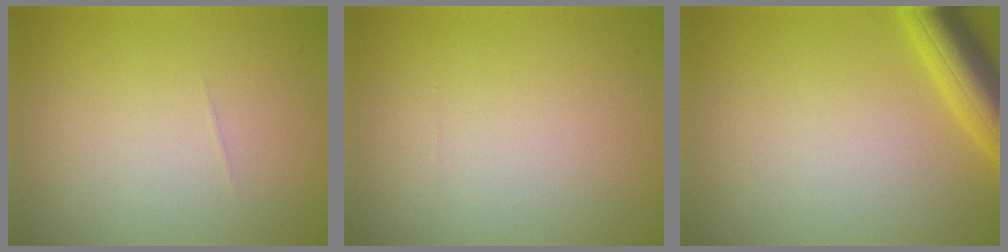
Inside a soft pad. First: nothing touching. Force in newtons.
{"total": 0.0}
{"total": 4.6, "press": 4.6, "slide": 0.3}